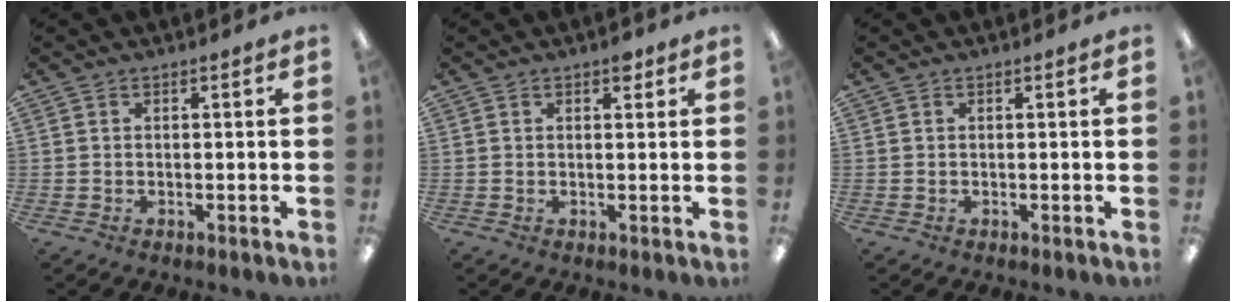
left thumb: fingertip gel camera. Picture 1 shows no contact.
{"total": 2.5, "force": [1.5, 1.3, 1.5], "torque": [-0.008, -0.005, 0.020]}
{"total": 0.0}